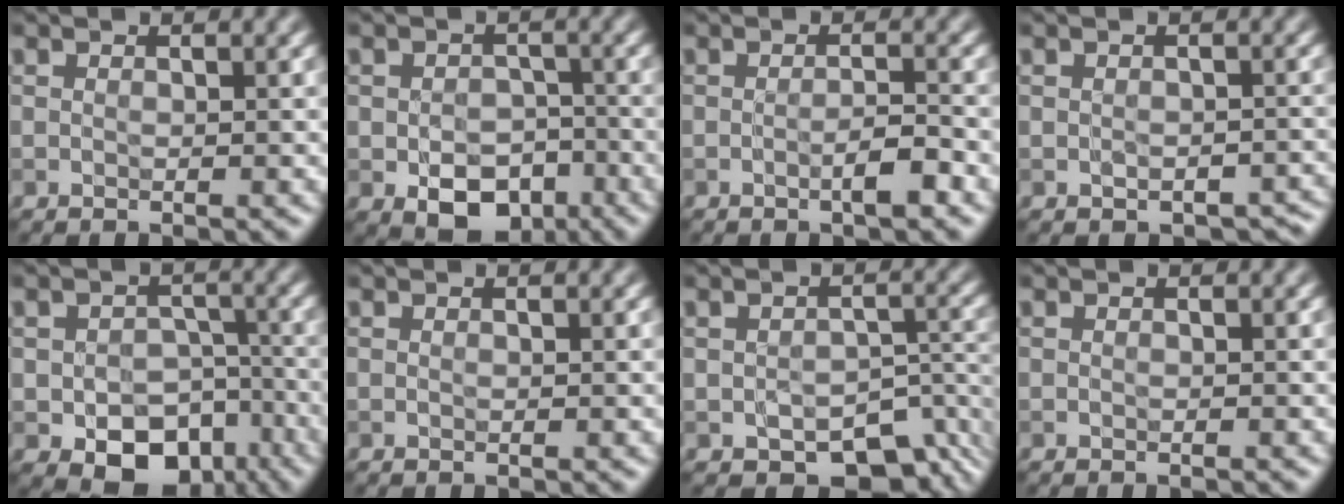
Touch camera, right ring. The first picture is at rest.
{"total": 5.7, "force": [-2.2, 3.8, 3.5], "torque": [-0.057, -0.013, -0.029]}
{"total": 2.2, "force": [-0.9, 0.3, 2.0], "torque": [-0.028, 0.006, -0.014]}
{"total": 2.9, "force": [-1.7, 2.0, 1.3], "torque": [-0.010, 0.007, -0.012]}
{"total": 8.1, "force": [-3.4, 5.5, 4.8], "torque": [-0.066, -0.019, -0.033]}
{"total": 0.0}
{"total": 7.3, "force": [-3.6, 4.2, 4.8], "torque": [-0.055, -0.013, -0.044]}
{"total": 0.5, "force": [-0.5, 0.0, 0.2], "torque": [-0.002, -0.002, -0.008]}